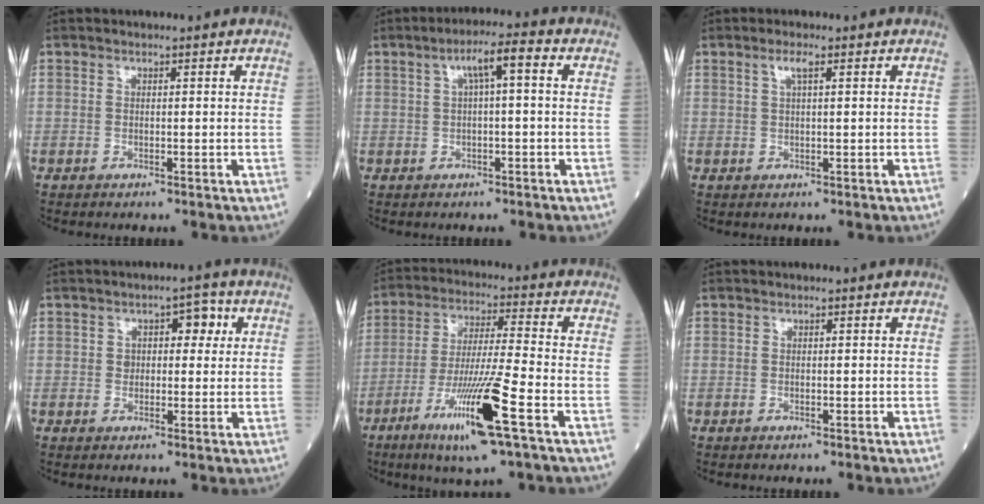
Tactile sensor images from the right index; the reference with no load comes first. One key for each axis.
{"total": 4.9, "fx": 1.1, "fy": 0.6, "fz": 4.8, "tx": -0.082, "ty": 0.020, "tz": 0.017}
{"total": 1.8, "fx": 0.9, "fy": 0.1, "fz": 1.6, "tx": -0.037, "ty": 0.006, "tz": 0.016}
{"total": 4.4, "fx": 1.3, "fy": 2.6, "fz": 3.3, "tx": -0.039, "ty": 0.019, "tz": 0.018}
{"total": 13.5, "fx": -6.4, "fy": -0.6, "fz": 11.9, "tx": -0.234, "ty": -0.024, "tz": -0.116}
{"total": 0.0}